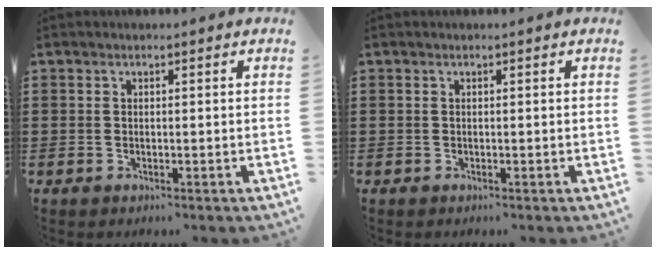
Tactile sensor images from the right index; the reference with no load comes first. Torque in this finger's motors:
{"motor_torque": [0.20, -0.13, -0.01, 0.02]}